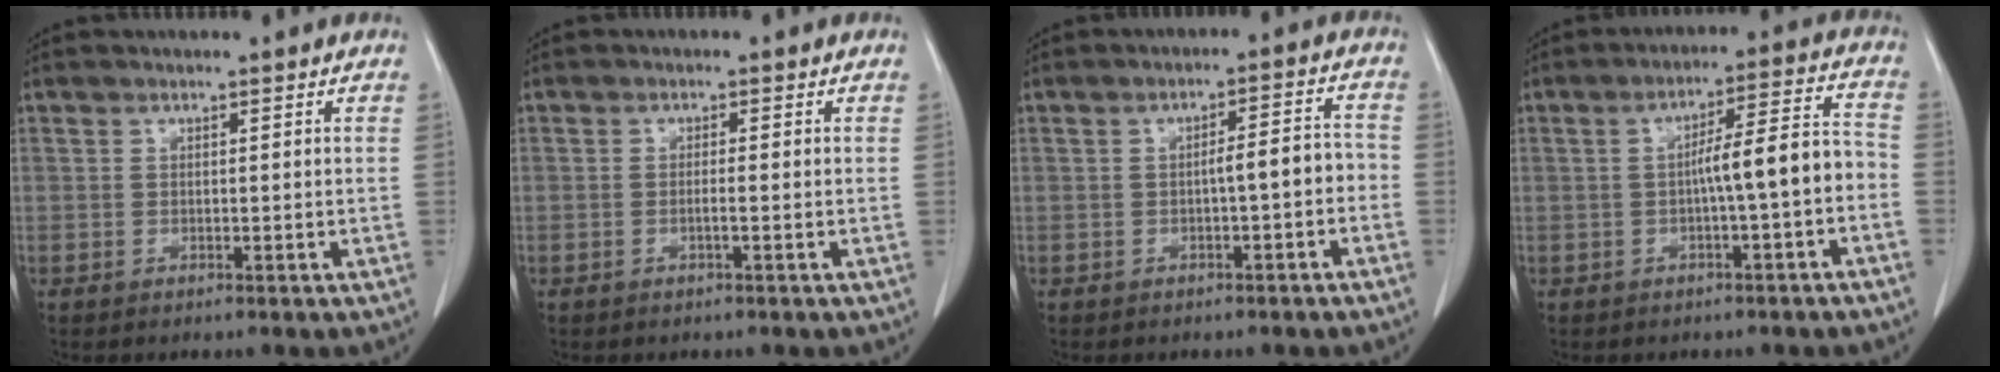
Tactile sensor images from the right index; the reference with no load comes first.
{"total": 1.0, "force": [-0.4, -0.2, 0.9], "torque": [-0.015, 0.002, -0.005]}
{"total": 4.3, "force": [-1.3, 0.9, 4.0], "torque": [-0.056, 0.021, -0.016]}
{"total": 7.9, "force": [-2.0, 0.4, 7.6], "torque": [-0.113, 0.030, -0.028]}